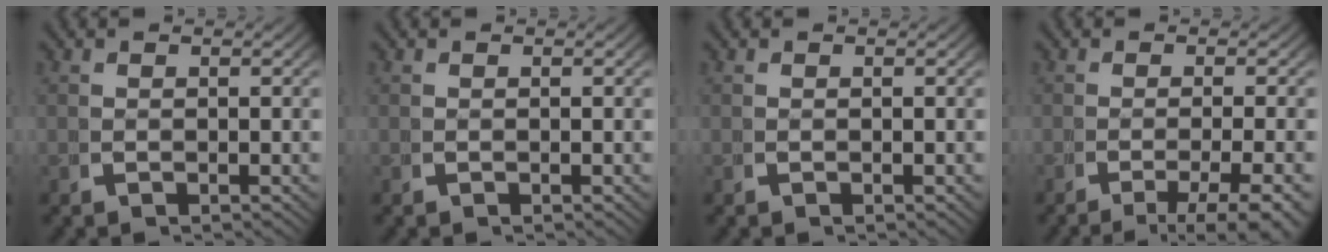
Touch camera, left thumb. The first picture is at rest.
{"total": 0.0}
{"total": 0.0}
{"total": 5.8, "force": [-3.9, 1.7, 3.9], "torque": [-0.062, -0.018, -0.051]}